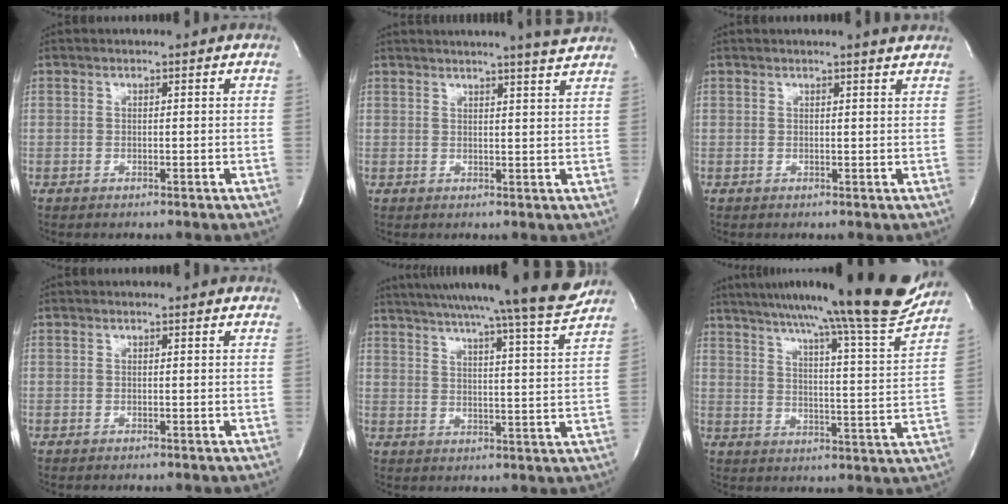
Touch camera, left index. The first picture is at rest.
{"total": 6.8, "force": [6.2, -1.2, 2.5], "torque": [-0.039, -0.005, 0.067]}
{"total": 2.2, "force": [2.1, -0.3, 0.7], "torque": [-0.016, -0.004, 0.018]}
{"total": 1.3, "force": [1.2, 0.5, 0.1], "torque": [-0.017, 0.007, 0.005]}
{"total": 21.1, "force": [18.7, -1.9, 9.5], "torque": [-0.155, -0.048, 0.249]}
{"total": 23.6, "force": [20.3, -0.8, 12.1], "torque": [-0.191, -0.050, 0.272]}